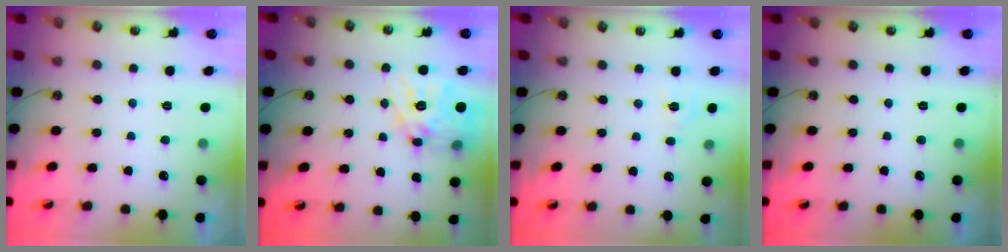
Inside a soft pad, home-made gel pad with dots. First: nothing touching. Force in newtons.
{"total": 16.7, "press": 16.6, "slide": 1.5}
{"total": 5.7, "press": 5.6, "slide": 0.7}
{"total": 0.0}